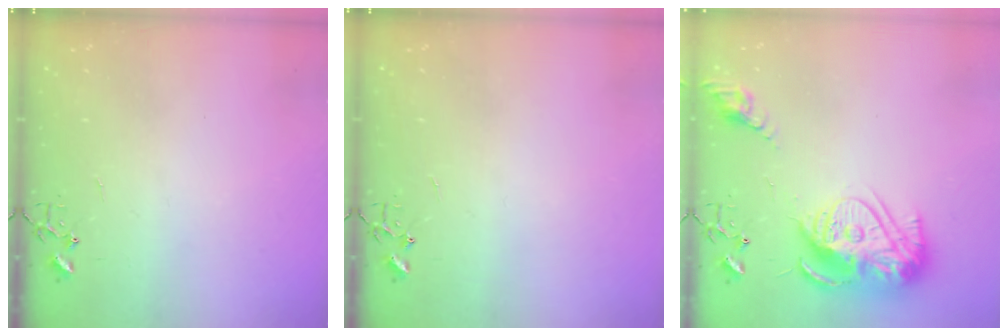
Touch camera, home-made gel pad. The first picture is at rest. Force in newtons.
{"total": 0.0}
{"total": 17.6, "press": 17.5, "slide": 1.6}